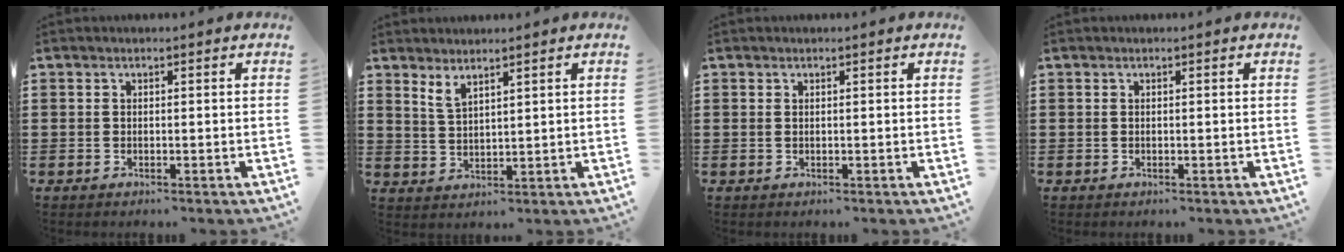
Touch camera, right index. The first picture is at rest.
{"total": 2.8, "force": [2.3, 0.7, 1.5], "torque": [-0.034, 0.005, 0.043]}
{"total": 0.0}
{"total": 0.0}